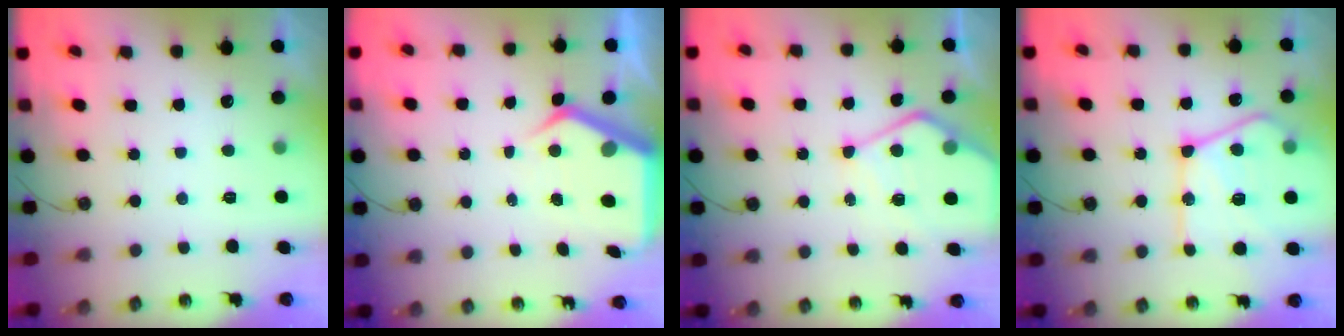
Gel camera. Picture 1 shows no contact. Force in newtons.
{"total": 6.8, "press": 6.8, "slide": 0.6}
{"total": 11.0, "press": 10.9, "slide": 1.3}
{"total": 22.3, "press": 22.2, "slide": 2.8}